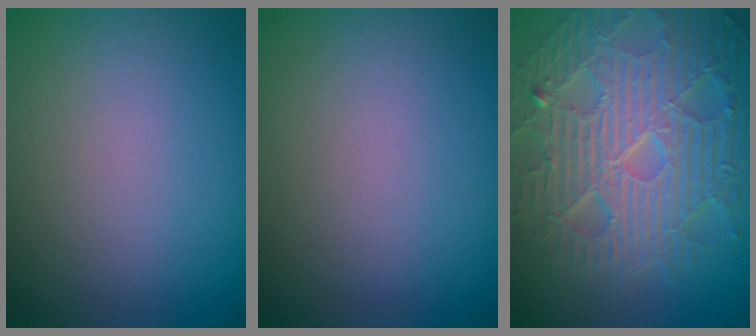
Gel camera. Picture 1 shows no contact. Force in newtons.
{"total": 0.0}
{"total": 10.3, "press": 6.7, "slide": 7.8}